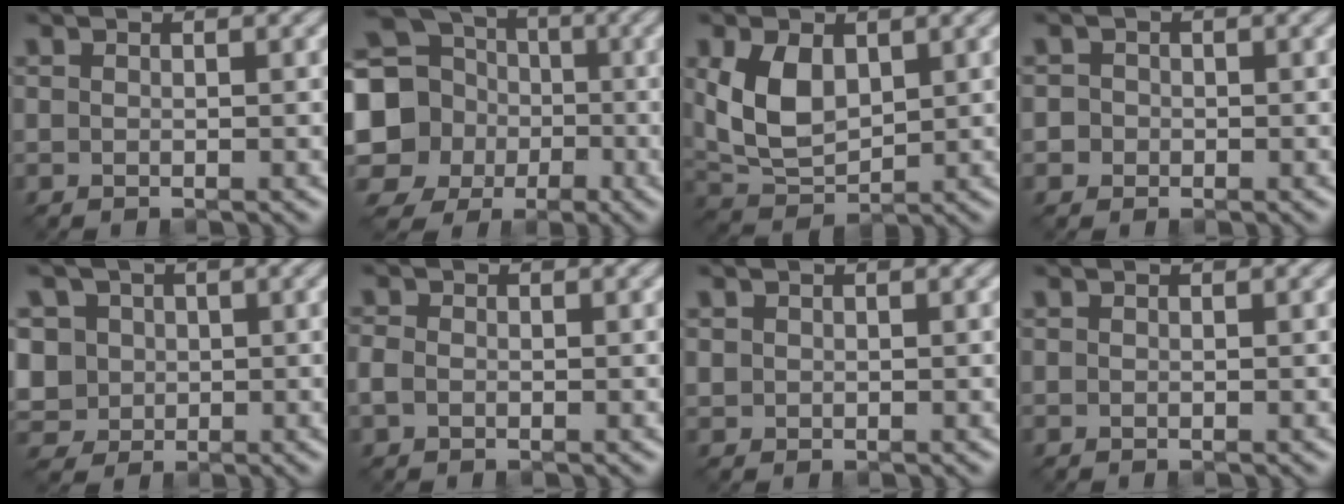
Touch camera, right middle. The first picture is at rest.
{"total": 17.1, "force": [-1.9, 15.9, 6.1], "torque": [-0.180, -0.005, -0.079]}
{"total": 5.3, "force": [1.4, 3.3, 3.9], "torque": [-0.089, 0.003, 0.034]}
{"total": 1.4, "force": [-0.1, 1.4, 0.3], "torque": [0.011, 0.005, -0.010]}
{"total": 6.7, "force": [1.4, 5.9, 2.8], "torque": [-0.061, 0.022, 0.009]}
{"total": 1.2, "force": [-0.4, 1.0, 0.7], "torque": [-0.016, 0.001, -0.011]}
{"total": 0.6, "force": [0.2, 0.6, 0.1], "torque": [0.002, -0.002, 0.007]}
{"total": 0.0}